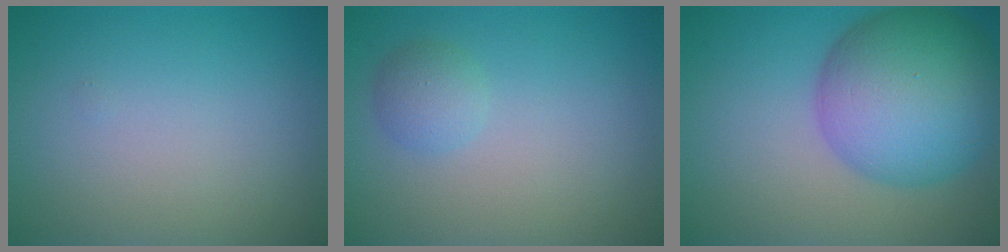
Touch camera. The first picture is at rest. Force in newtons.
{"total": 1.7, "press": 1.7, "slide": 0.1}
{"total": 12.7, "press": 12.7, "slide": 0.2}